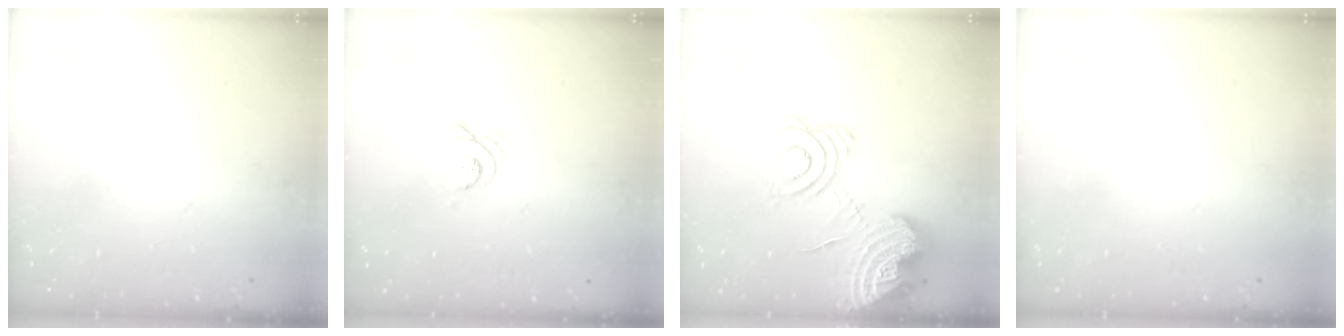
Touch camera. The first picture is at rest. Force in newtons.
{"total": 4.2, "press": 4.2, "slide": 0.2}
{"total": 18.4, "press": 18.2, "slide": 2.6}
{"total": 0.0}